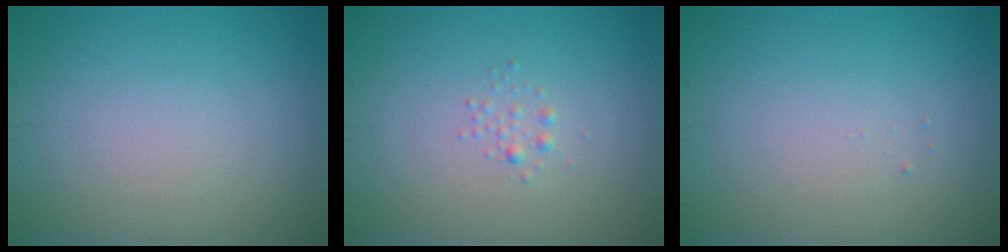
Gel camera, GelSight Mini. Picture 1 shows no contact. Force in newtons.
{"total": 0.8, "press": 0.8, "slide": 0.0}
{"total": 0.0}